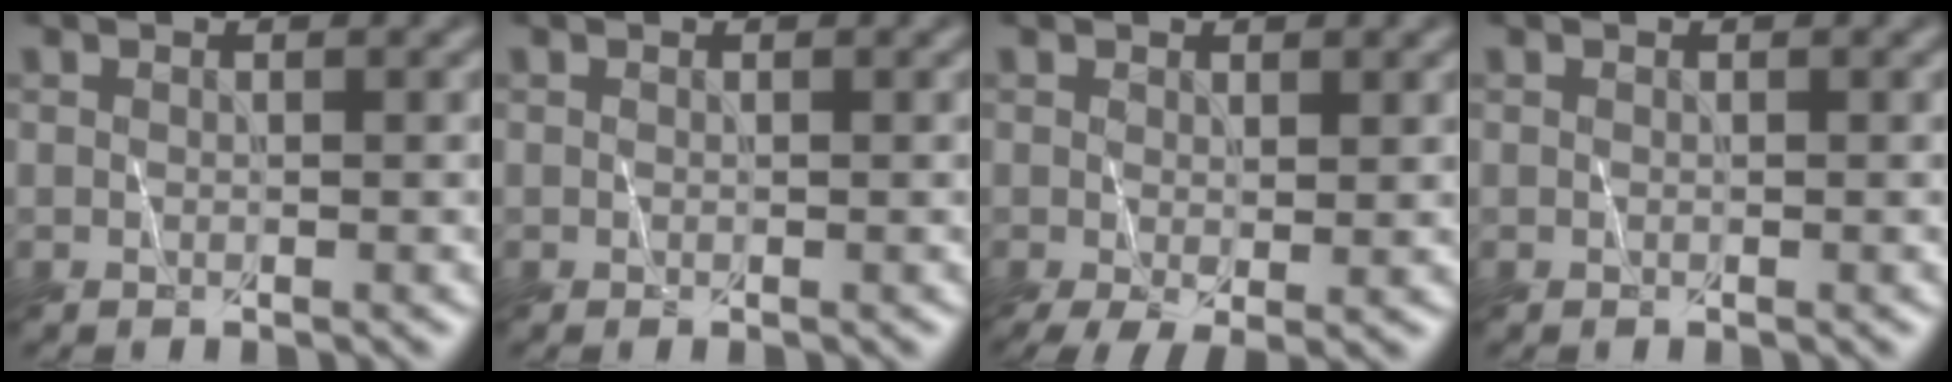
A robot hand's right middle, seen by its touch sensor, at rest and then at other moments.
{"total": 0.0}
{"total": 2.8, "force": [-0.7, 1.3, 2.4], "torque": [-0.056, -0.006, -0.012]}
{"total": 0.0}